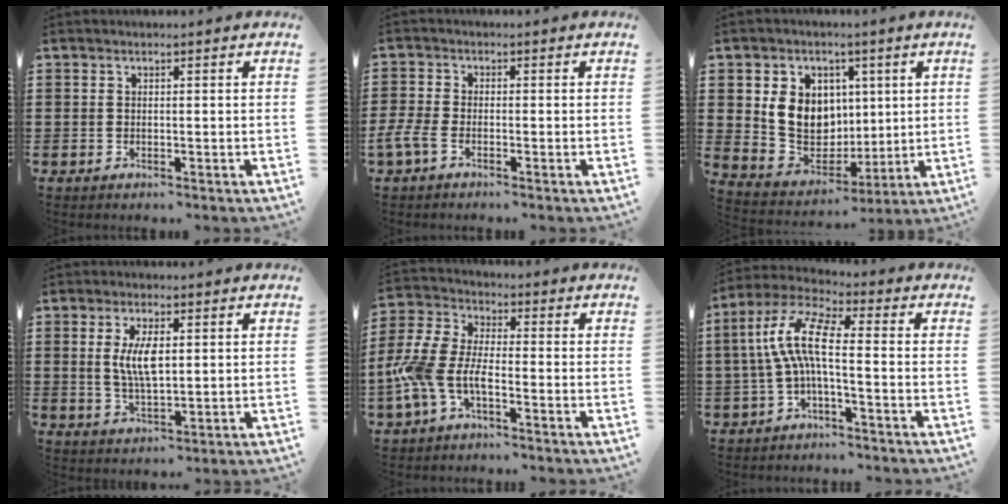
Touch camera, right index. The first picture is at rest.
{"total": 2.7, "force": [-1.8, 0.9, 1.8], "torque": [-0.058, -0.007, -0.040]}
{"total": 9.2, "force": [2.0, 8.1, 3.7], "torque": [-0.097, 0.008, 0.043]}
{"total": 6.0, "force": [1.0, 2.3, 5.4], "torque": [-0.117, 0.005, 0.014]}
{"total": 8.0, "force": [-3.3, 3.6, 6.3], "torque": [-0.172, -0.014, -0.070]}
{"total": 8.8, "force": [-0.6, 2.4, 8.4], "torque": [-0.199, -0.013, -0.022]}